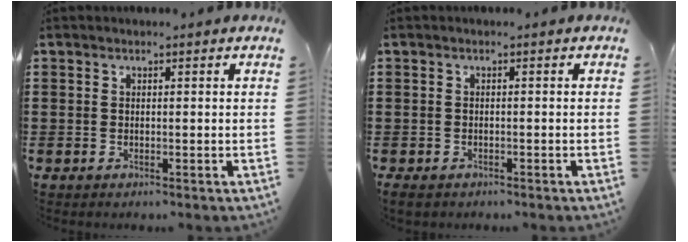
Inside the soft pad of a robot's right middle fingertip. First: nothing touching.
{"total": 0.9, "force": [-0.8, 0.4, 0.2], "torque": [-0.007, -0.001, -0.017]}